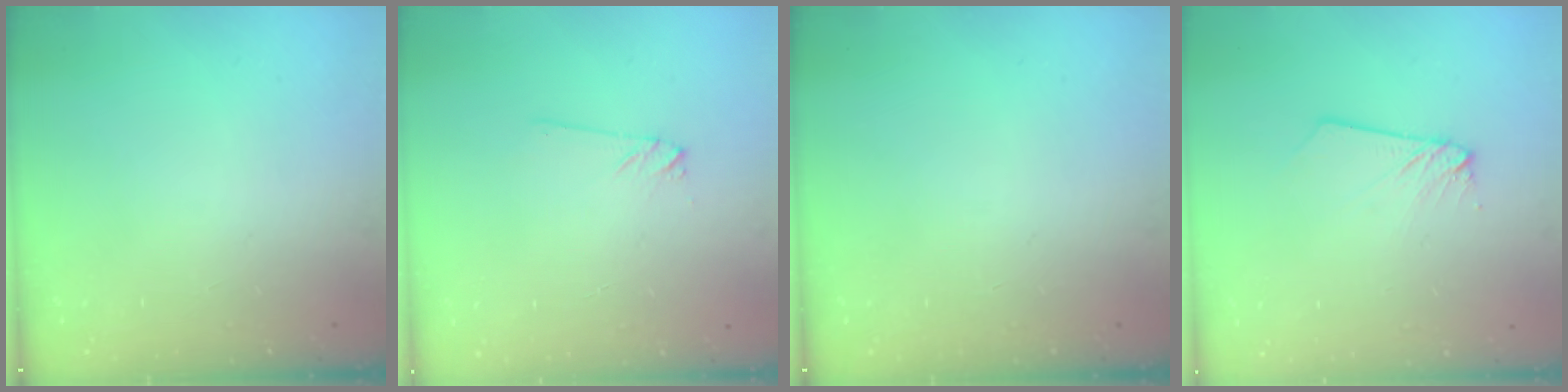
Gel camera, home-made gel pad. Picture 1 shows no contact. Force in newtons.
{"total": 1.7, "press": 1.7, "slide": 0.1}
{"total": 0.0}
{"total": 2.0, "press": 2.0, "slide": 0.2}